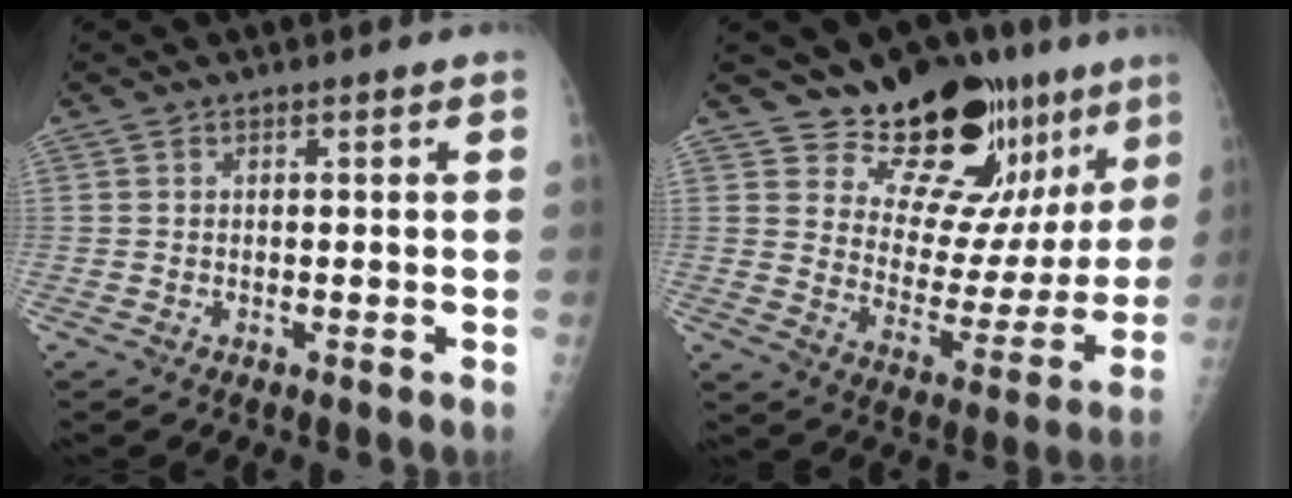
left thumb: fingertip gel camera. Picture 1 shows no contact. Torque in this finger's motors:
{"motor_torque": [0.21, 0.12, -0.18, -0.30, -0.01]}